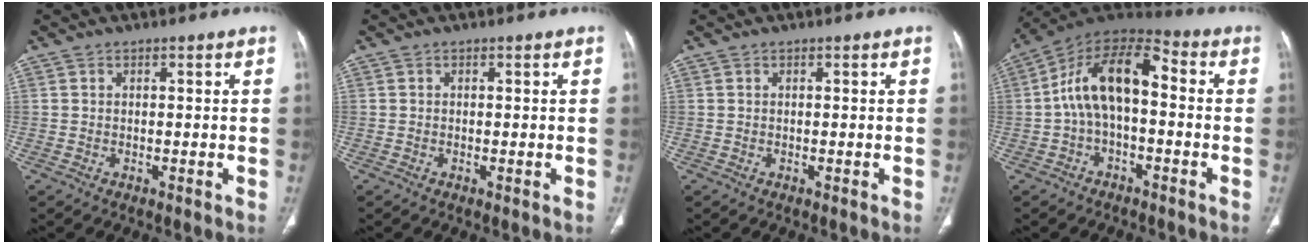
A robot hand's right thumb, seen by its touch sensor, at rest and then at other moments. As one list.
[{"total": 0.0}, {"total": 0.0}, {"total": 13.4, "force": [-0.2, 7.0, 11.4], "torque": [-0.190, 0.050, -0.017]}]